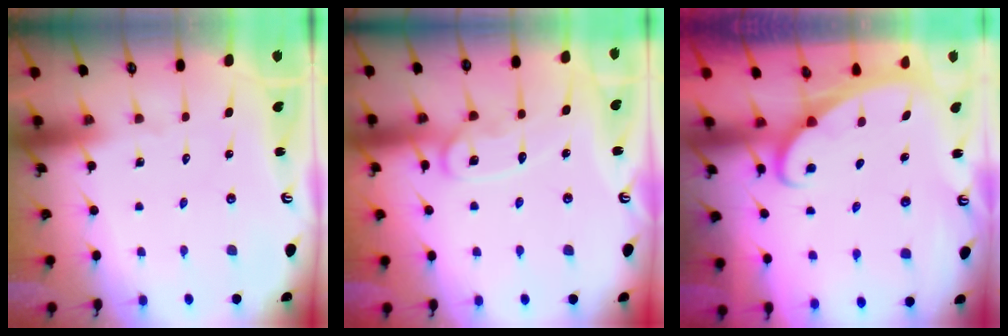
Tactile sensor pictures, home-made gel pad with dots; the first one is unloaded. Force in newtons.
{"total": 12.1, "press": 12.0, "slide": 1.2}
{"total": 1.9, "press": 1.9, "slide": 0.1}